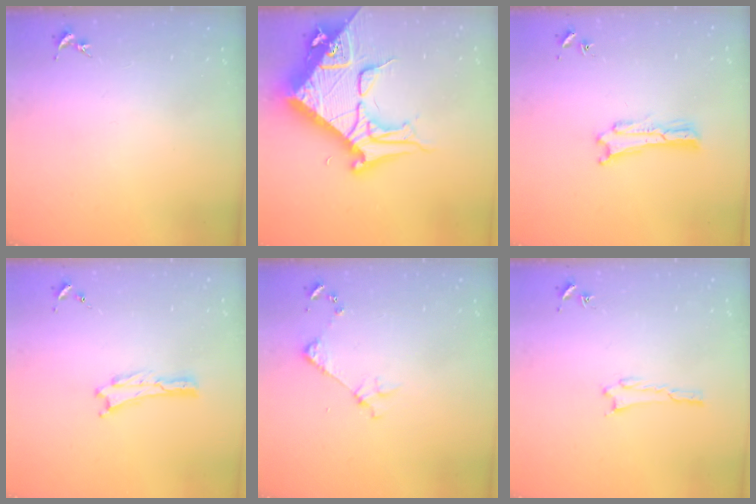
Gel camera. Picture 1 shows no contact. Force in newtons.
{"total": 15.4, "press": 15.3, "slide": 1.7}
{"total": 0.9, "press": 0.9, "slide": 0.2}
{"total": 0.0}
{"total": 3.2, "press": 3.2, "slide": 0.3}
{"total": 1.4, "press": 1.4, "slide": 0.2}